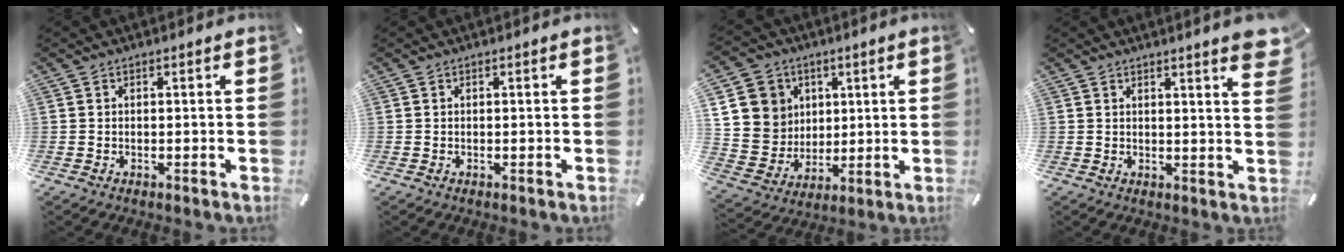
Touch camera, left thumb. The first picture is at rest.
{"total": 0.0}
{"total": 12.1, "force": [3.4, 11.4, 2.5], "torque": [-0.049, -0.015, 0.074]}
{"total": 4.2, "force": [2.9, 0.3, 3.0], "torque": [-0.049, -0.016, 0.049]}